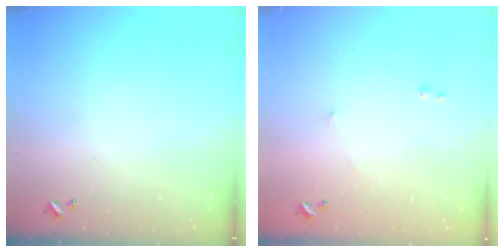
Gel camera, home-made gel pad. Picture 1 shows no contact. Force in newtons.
{"total": 6.0, "press": 5.9, "slide": 0.8}